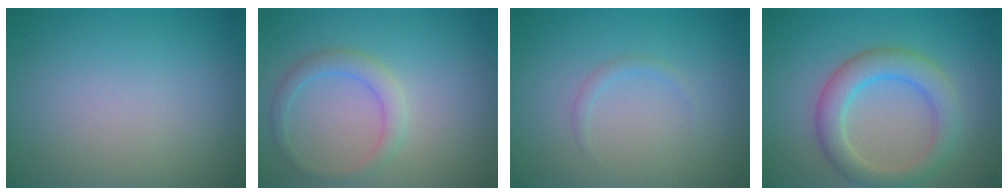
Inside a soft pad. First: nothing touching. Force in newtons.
{"total": 2.2, "press": 2.2, "slide": 0.2}
{"total": 0.8, "press": 0.8, "slide": 0.1}
{"total": 4.5, "press": 4.5, "slide": 0.1}